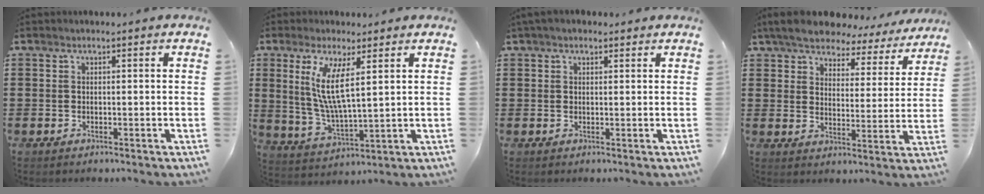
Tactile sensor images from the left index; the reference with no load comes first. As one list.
[{"total": 9.1, "force": [3.8, 1.9, 8.0], "torque": [-0.171, -0.008, 0.066]}, {"total": 1.6, "force": [1.2, 0.8, 0.8], "torque": [-0.019, 0.007, 0.022]}, {"total": 6.2, "force": [5.8, 1.3, 1.5], "torque": [-0.061, -0.030, 0.102]}]